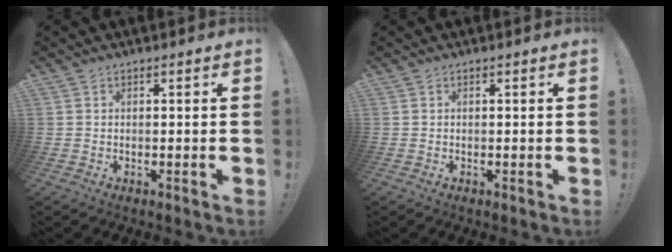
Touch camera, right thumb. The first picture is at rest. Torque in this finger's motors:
{"motor_torque": [0.01, 0.01, 0.00, 0.00, 0.00]}